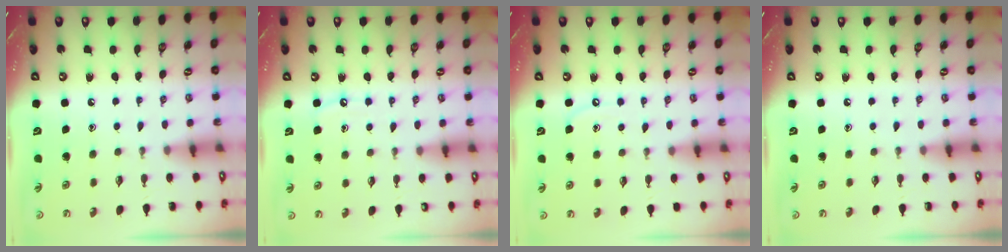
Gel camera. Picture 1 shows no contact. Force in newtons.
{"total": 6.2, "press": 6.2, "slide": 0.7}
{"total": 5.5, "press": 5.5, "slide": 0.5}
{"total": 0.0}